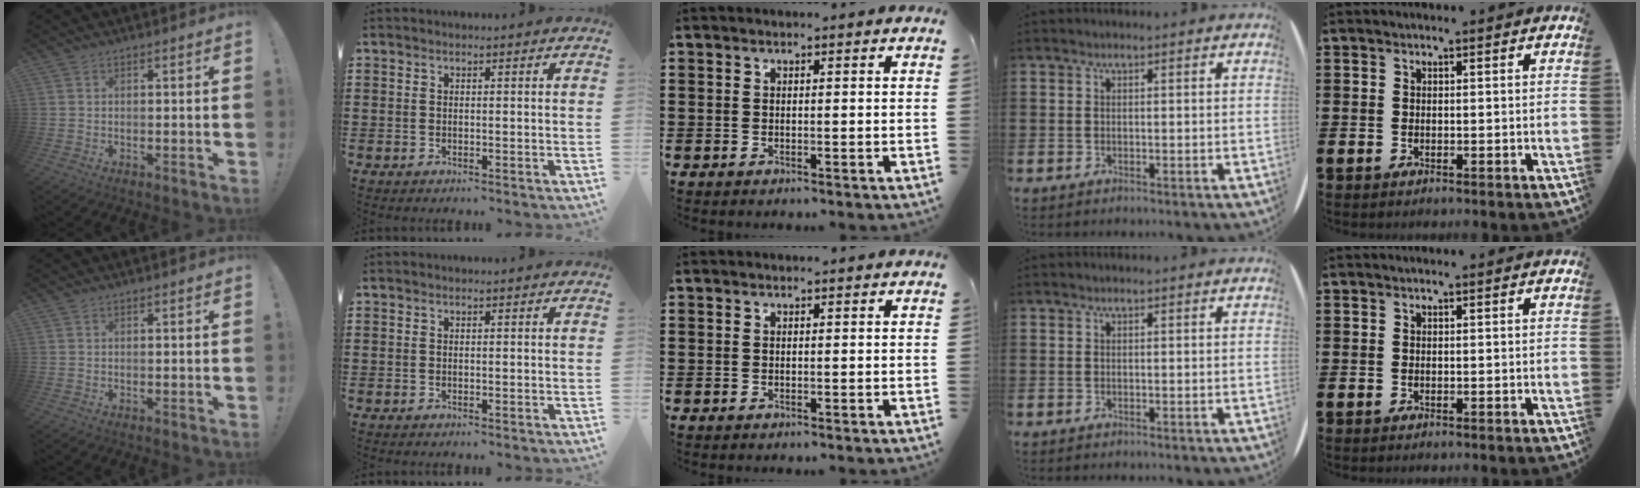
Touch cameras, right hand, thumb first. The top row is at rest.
{}